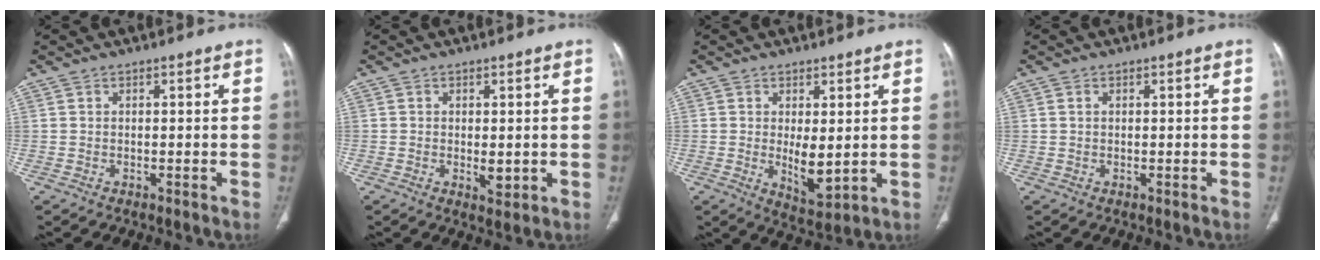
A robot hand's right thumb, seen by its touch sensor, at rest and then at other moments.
{"total": 2.7, "force": [-0.3, 1.4, 2.3], "torque": [-0.030, -0.008, 0.001]}
{"total": 6.3, "force": [0.1, 2.7, 5.7], "torque": [-0.083, -0.020, 0.014]}
{"total": 0.6, "force": [0.2, 0.4, 0.4], "torque": [-0.009, 0.003, 0.004]}